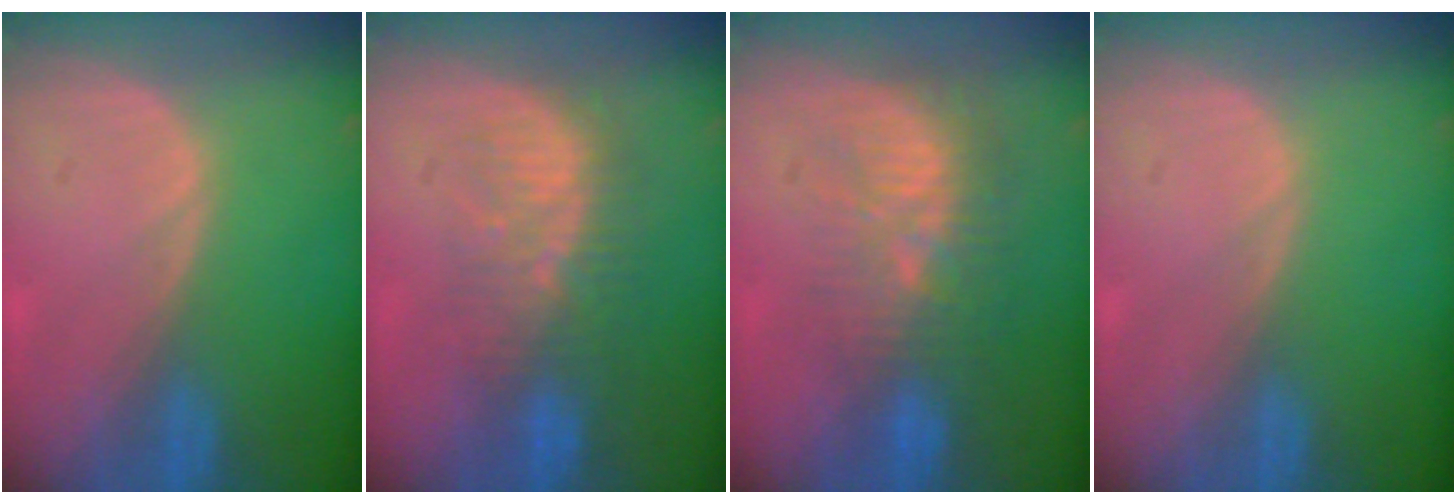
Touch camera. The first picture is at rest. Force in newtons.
{"total": 8.3, "press": 7.8, "slide": 2.8}
{"total": 9.7, "press": 8.9, "slide": 3.8}
{"total": 0.0}